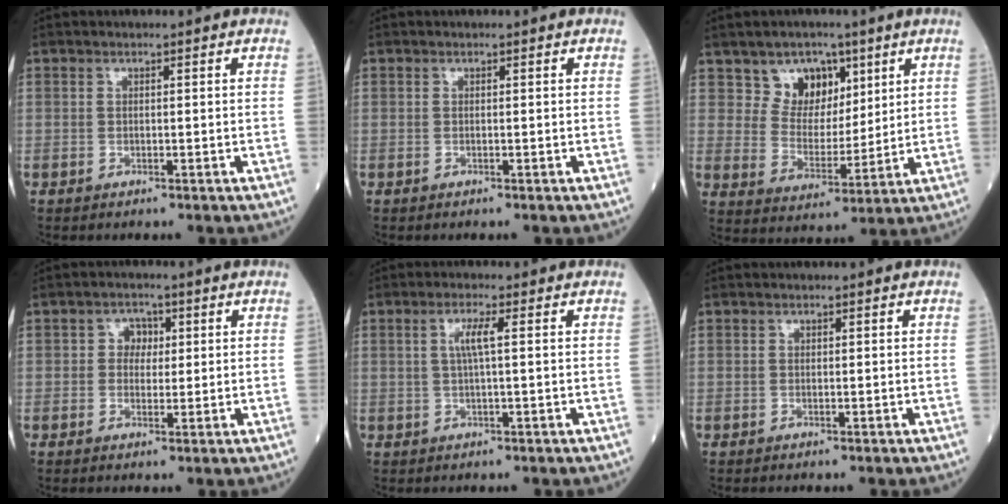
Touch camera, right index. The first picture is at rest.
{"total": 0.0}
{"total": 7.9, "force": [4.6, 5.6, 3.1], "torque": [-0.053, 0.009, 0.088]}
{"total": 2.8, "force": [0.6, 2.3, 1.5], "torque": [-0.019, 0.006, 0.008]}
{"total": 2.8, "force": [0.7, -0.2, 2.7], "torque": [-0.057, 0.001, 0.013]}
{"total": 0.0}